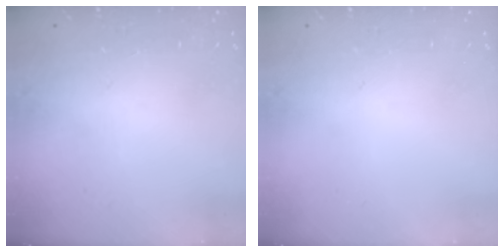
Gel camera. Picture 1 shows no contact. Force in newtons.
{"total": 0.0}